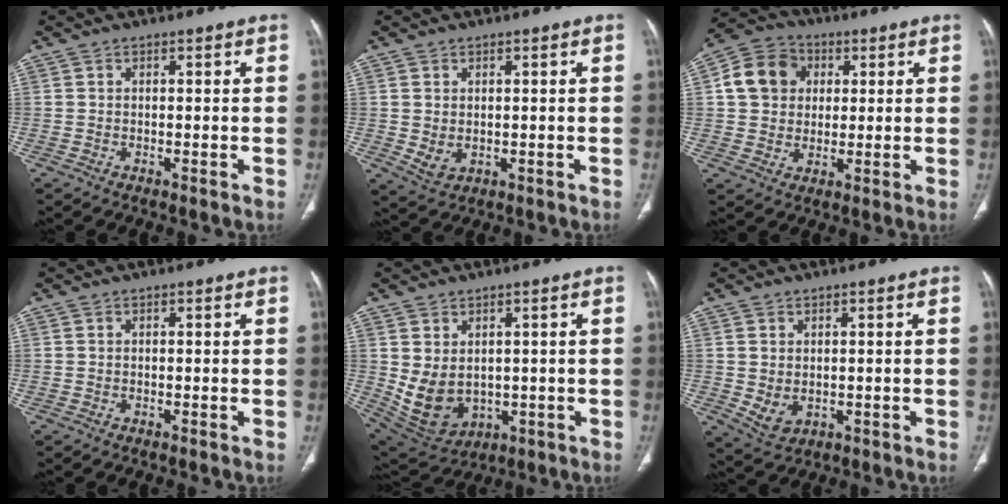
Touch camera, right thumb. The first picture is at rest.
{"total": 3.4, "force": [0.1, 2.5, 2.2], "torque": [-0.039, -0.008, 0.016]}
{"total": 10.9, "force": [2.3, 9.3, 5.2], "torque": [-0.077, 0.007, 0.030]}
{"total": 0.0}
{"total": 10.2, "force": [0.2, 7.6, 6.8], "torque": [-0.111, -0.009, 0.041]}
{"total": 4.3, "force": [0.0, 3.1, 2.9], "torque": [-0.049, -0.009, 0.018]}